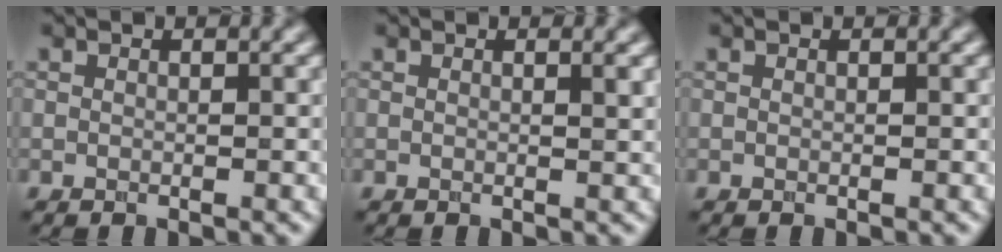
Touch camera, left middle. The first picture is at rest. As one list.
[{"total": 1.0, "force": [0.4, 0.3, 0.9], "torque": [-0.007, 0.000, 0.004]}, {"total": 0.0}]